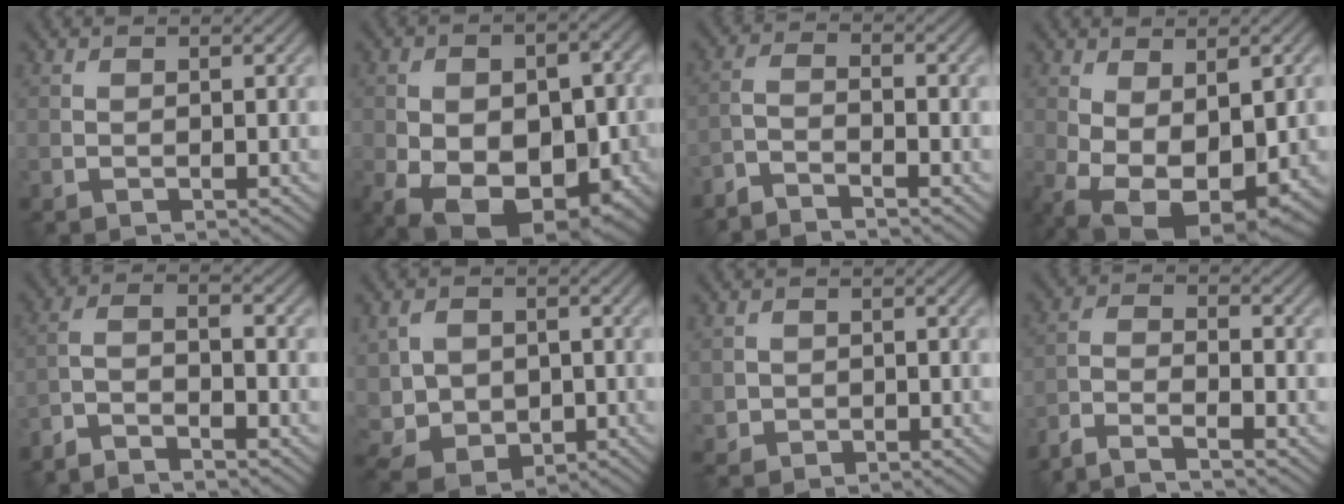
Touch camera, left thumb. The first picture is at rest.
{"total": 15.1, "force": [-4.9, 9.2, 10.9], "torque": [-0.171, -0.033, -0.051]}
{"total": 3.4, "force": [-3.1, 0.3, 1.5], "torque": [-0.031, -0.002, -0.071]}
{"total": 12.3, "force": [-2.6, 6.8, 9.9], "torque": [-0.201, -0.048, -0.011]}
{"total": 4.0, "force": [-3.4, 0.4, 2.1], "torque": [-0.046, 0.000, -0.076]}
{"total": 5.7, "force": [0.0, 4.6, 3.3], "torque": [-0.082, -0.013, 0.003]}
{"total": 1.6, "force": [0.0, 1.6, 0.2], "torque": [-0.003, -0.008, -0.002]}
{"total": 5.0, "force": [-4.2, 0.7, 2.6], "torque": [-0.054, -0.005, -0.092]}